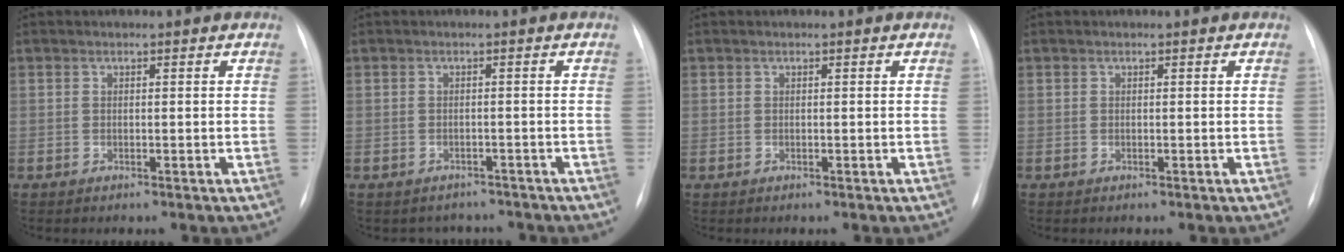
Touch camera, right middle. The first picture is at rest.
{"total": 3.8, "force": [-3.4, 1.8, -0.3], "torque": [0.004, 0.011, -0.041]}
{"total": 0.0}
{"total": 0.0}